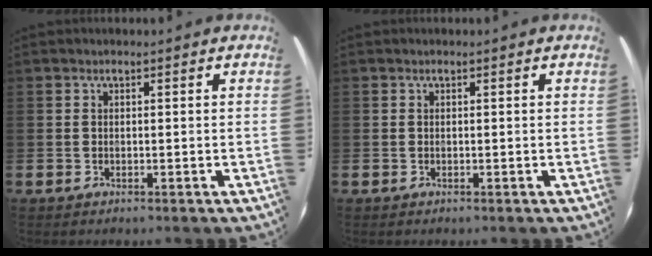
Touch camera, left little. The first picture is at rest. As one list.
[{"total": 0.0}]